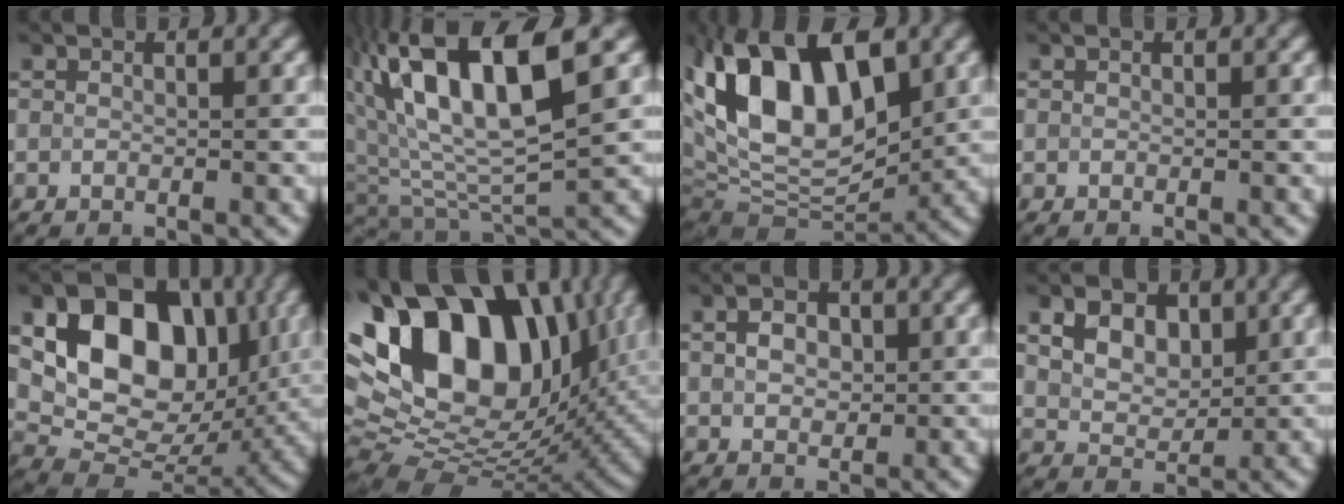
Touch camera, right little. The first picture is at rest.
{"total": 12.2, "force": [4.8, 4.6, 10.2], "torque": [-0.196, 0.019, 0.088]}
{"total": 14.2, "force": [3.3, 8.1, 11.1], "torque": [-0.199, 0.031, 0.054]}
{"total": 0.0}
{"total": 14.5, "force": [4.2, 9.7, 9.9], "torque": [-0.162, 0.019, 0.074]}
{"total": 19.2, "force": [6.8, 11.2, 14.0], "torque": [-0.239, 0.055, 0.106]}
{"total": 2.3, "force": [0.6, 1.6, 1.6], "torque": [-0.036, 0.008, 0.011]}
{"total": 6.6, "force": [3.2, 4.3, 3.7], "torque": [-0.085, 0.021, 0.054]}